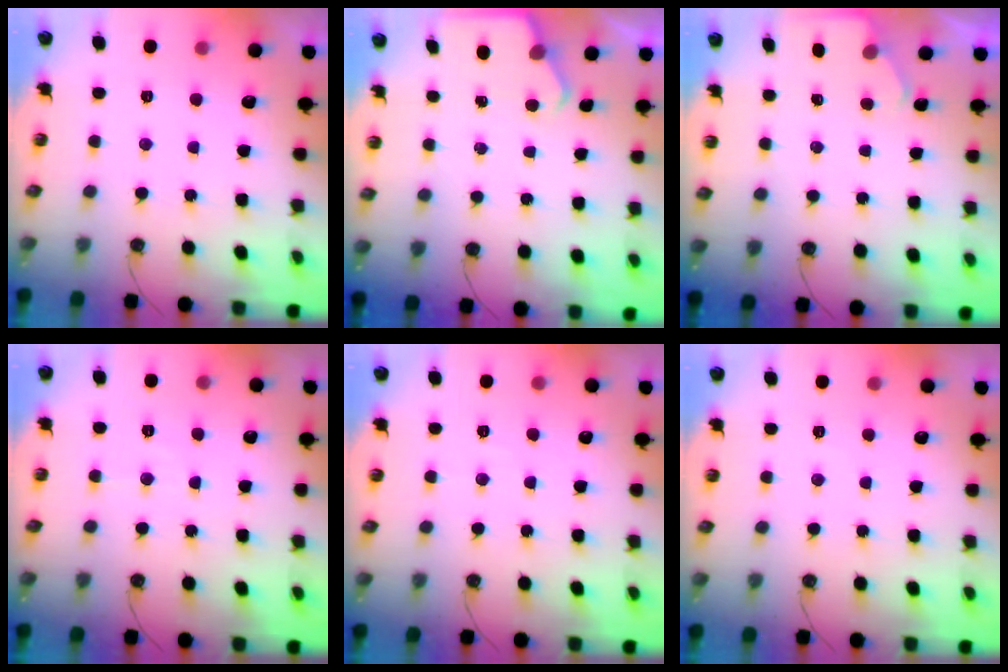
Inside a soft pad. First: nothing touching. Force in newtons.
{"total": 2.6, "press": 2.5, "slide": 0.4}
{"total": 1.8, "press": 1.7, "slide": 0.3}
{"total": 5.0, "press": 5.0, "slide": 0.7}
{"total": 3.8, "press": 3.7, "slide": 0.6}
{"total": 1.8, "press": 1.7, "slide": 0.3}